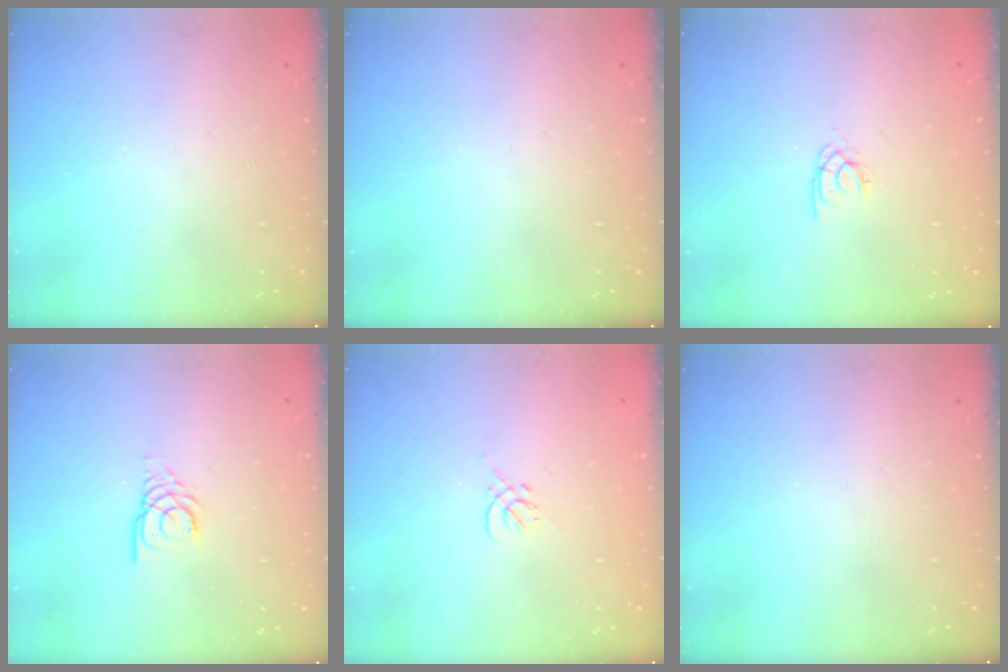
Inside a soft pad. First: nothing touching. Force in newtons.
{"total": 0.0}
{"total": 1.7, "press": 1.7, "slide": 0.2}
{"total": 4.1, "press": 4.1, "slide": 0.2}
{"total": 0.0}
{"total": 0.0}